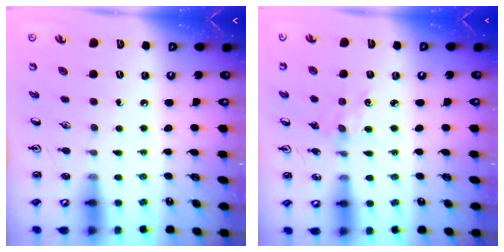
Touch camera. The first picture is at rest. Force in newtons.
{"total": 4.5, "press": 4.5, "slide": 0.5}